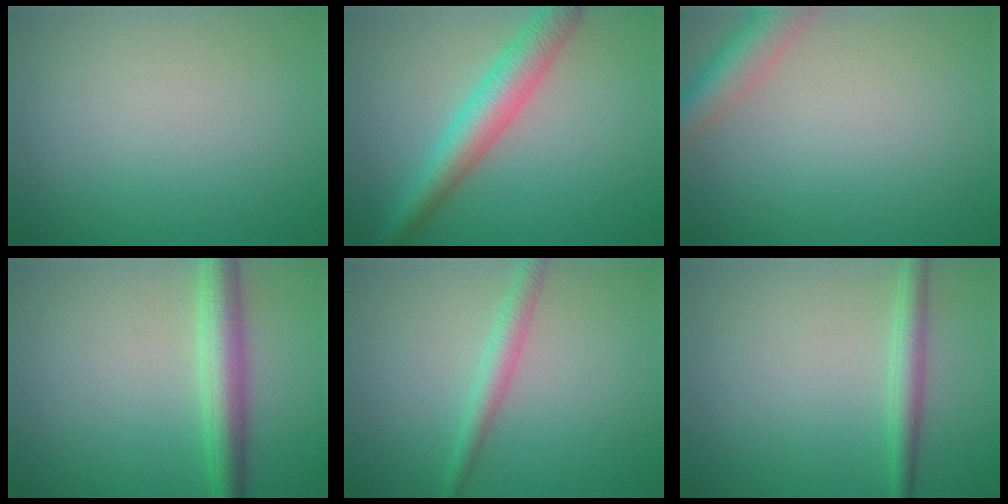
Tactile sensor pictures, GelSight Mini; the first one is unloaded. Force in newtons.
{"total": 5.0, "press": 5.0, "slide": 0.1}
{"total": 4.2, "press": 4.2, "slide": 0.3}
{"total": 4.2, "press": 4.2, "slide": 0.1}
{"total": 2.2, "press": 2.2, "slide": 0.1}
{"total": 2.3, "press": 2.3, "slide": 0.0}